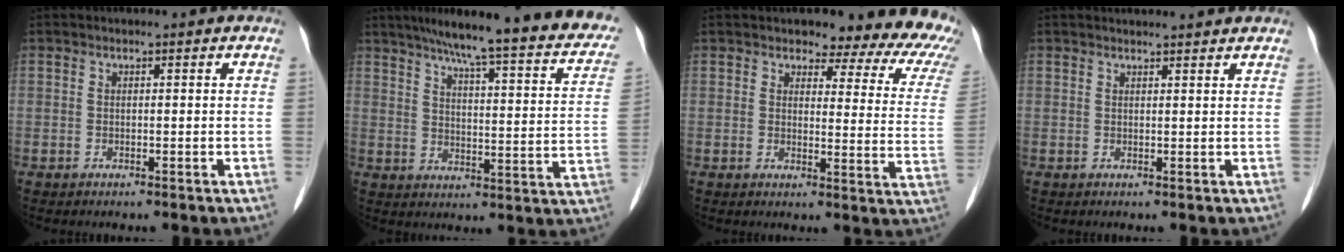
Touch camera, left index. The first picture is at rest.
{"total": 25.1, "force": [20.5, 3.6, 14.1], "torque": [-0.195, -0.011, 0.250]}
{"total": 14.8, "force": [13.1, 4.4, 5.2], "torque": [-0.030, -0.060, 0.114]}
{"total": 6.5, "force": [6.3, 0.6, 1.5], "torque": [-0.014, 0.025, 0.064]}